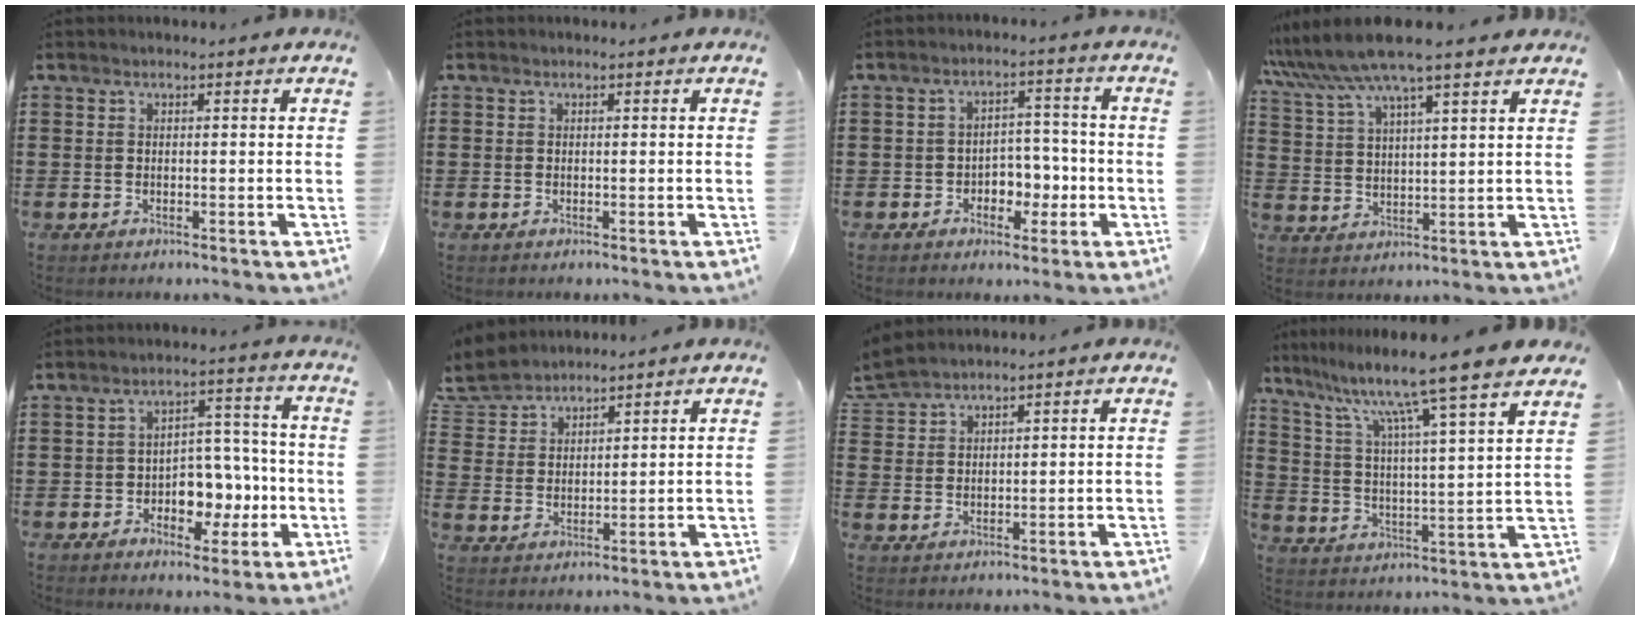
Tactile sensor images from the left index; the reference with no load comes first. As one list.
[{"total": 0.0}, {"total": 4.6, "force": [-1.6, 3.7, 2.3], "torque": [-0.043, 0.009, -0.036]}, {"total": 7.7, "force": [6.4, 0.4, 4.2], "torque": [-0.103, -0.023, 0.111]}, {"total": 6.4, "force": [-1.8, 4.9, 3.8], "torque": [-0.058, 0.011, -0.036]}, {"total": 4.2, "force": [3.9, 1.6, -0.2], "torque": [-0.021, -0.014, 0.070]}, {"total": 3.2, "force": [3.1, 0.7, 0.5], "torque": [-0.023, -0.005, 0.058]}, {"total": 10.6, "force": [8.8, -1.5, 5.6], "torque": [-0.134, -0.067, 0.136]}]